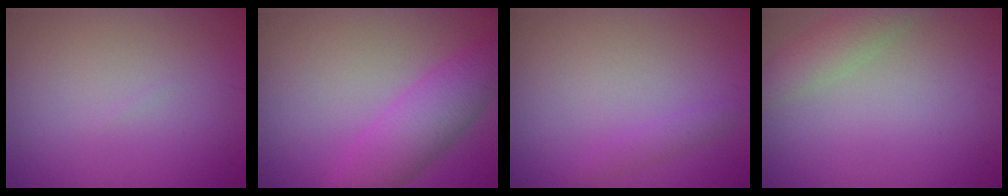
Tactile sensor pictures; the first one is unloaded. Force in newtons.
{"total": 4.8, "press": 4.8, "slide": 0.1}
{"total": 1.0, "press": 1.0, "slide": 0.1}
{"total": 2.5, "press": 2.5, "slide": 0.2}